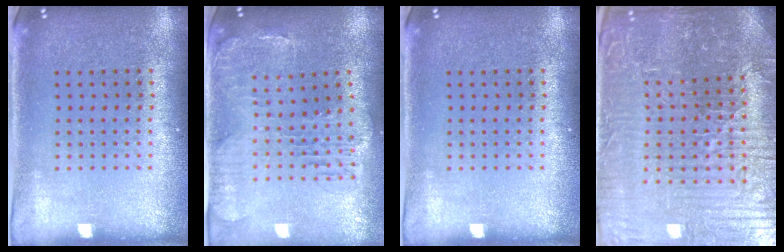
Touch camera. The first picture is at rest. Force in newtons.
{"total": 1.4, "press": 1.3, "slide": 0.3}
{"total": 0.0}
{"total": 5.5, "press": 5.2, "slide": 1.5}